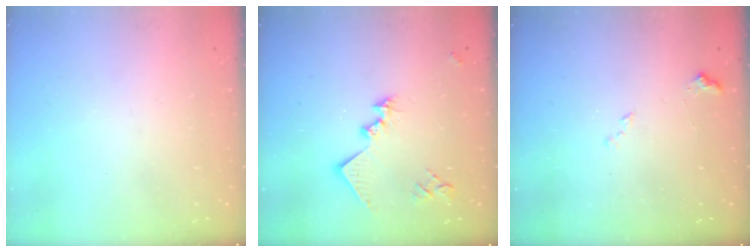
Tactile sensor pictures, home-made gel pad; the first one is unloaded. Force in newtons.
{"total": 14.1, "press": 14.1, "slide": 0.4}
{"total": 8.3, "press": 8.2, "slide": 1.0}